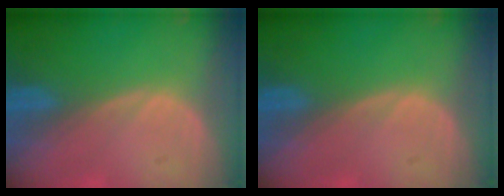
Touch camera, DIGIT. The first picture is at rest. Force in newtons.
{"total": 0.0}